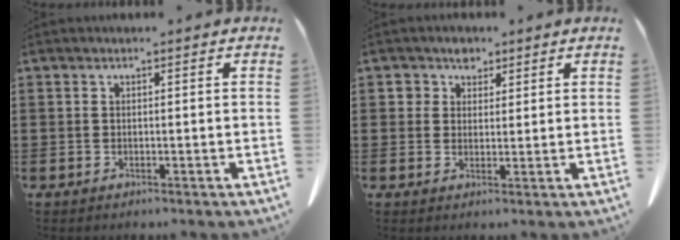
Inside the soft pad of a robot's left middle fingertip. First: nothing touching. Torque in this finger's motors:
{"motor_torque": [-0.04, 0.06, 0.00, 0.00]}